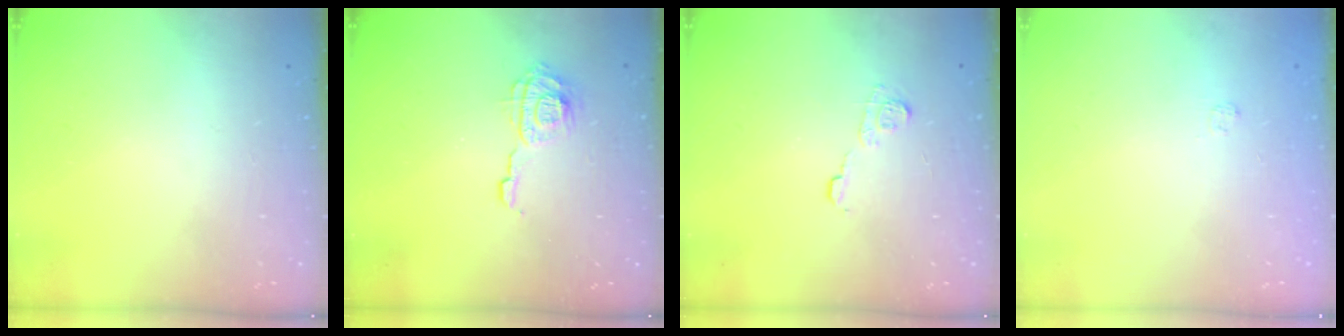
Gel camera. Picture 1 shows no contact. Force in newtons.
{"total": 9.5, "press": 9.4, "slide": 0.6}
{"total": 7.3, "press": 7.3, "slide": 0.5}
{"total": 1.7, "press": 1.2, "slide": 1.1}